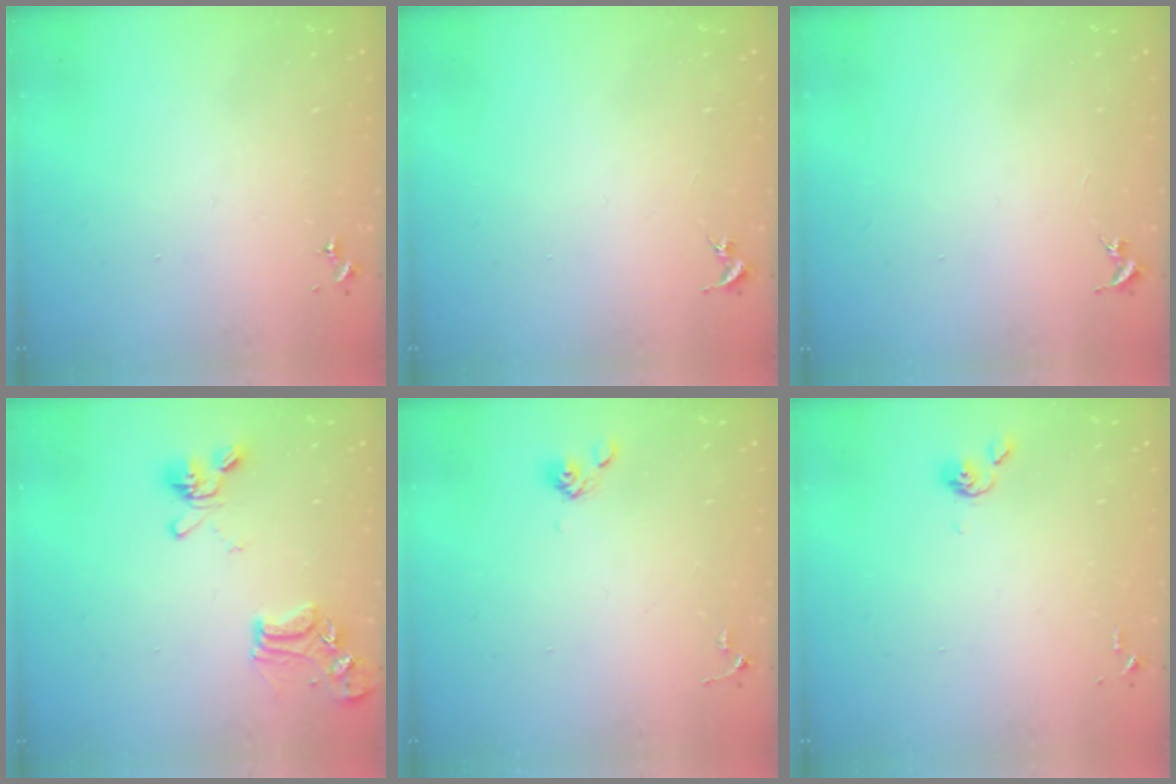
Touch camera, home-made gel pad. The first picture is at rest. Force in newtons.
{"total": 0.0}
{"total": 0.0}
{"total": 16.0, "press": 15.8, "slide": 1.9}
{"total": 4.6, "press": 4.5, "slide": 1.1}
{"total": 4.1, "press": 4.0, "slide": 0.7}